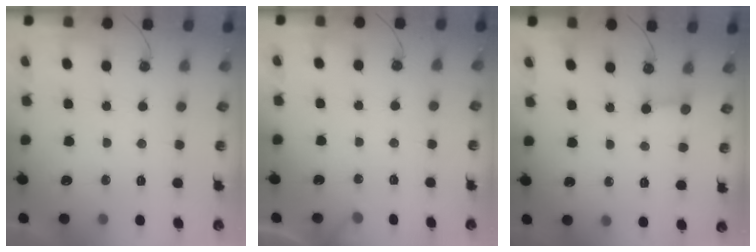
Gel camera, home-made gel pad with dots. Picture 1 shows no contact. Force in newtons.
{"total": 3.7, "press": 3.6, "slide": 0.3}
{"total": 3.3, "press": 3.3, "slide": 0.4}